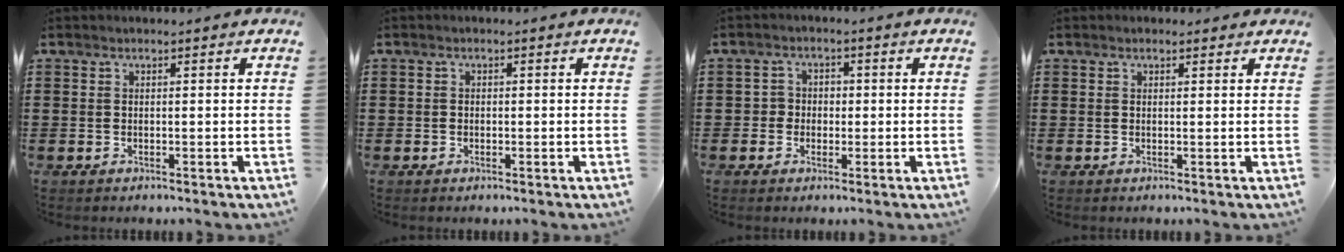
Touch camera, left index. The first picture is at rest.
{"total": 0.7, "force": [-0.4, 0.6, 0.2], "torque": [-0.006, 0.000, -0.008]}
{"total": 2.4, "force": [-0.7, 2.3, 0.6], "torque": [-0.022, 0.009, -0.018]}
{"total": 0.8, "force": [0.5, 0.5, 0.3], "torque": [-0.006, 0.006, 0.009]}